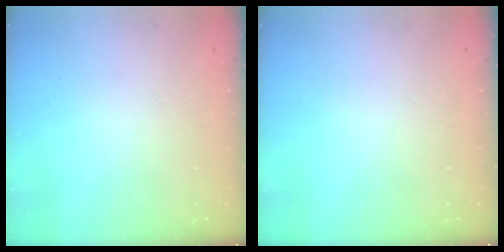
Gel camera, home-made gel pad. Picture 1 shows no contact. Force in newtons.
{"total": 0.0}